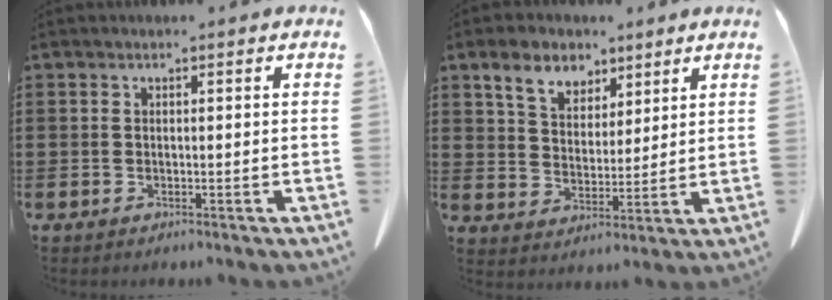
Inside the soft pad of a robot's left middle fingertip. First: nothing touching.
{"total": 6.9, "force": [4.9, 4.1, 2.7], "torque": [-0.069, 0.001, 0.089]}